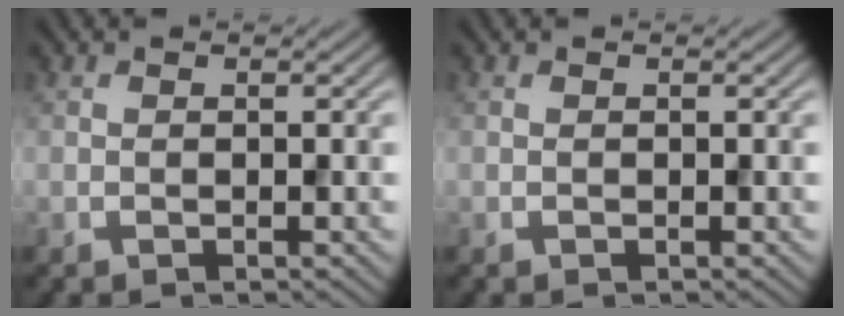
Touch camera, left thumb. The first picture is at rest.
{"total": 0.0}